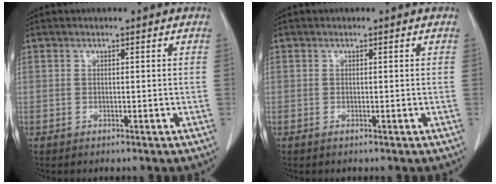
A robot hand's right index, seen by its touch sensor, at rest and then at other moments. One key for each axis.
{"total": 0.0}